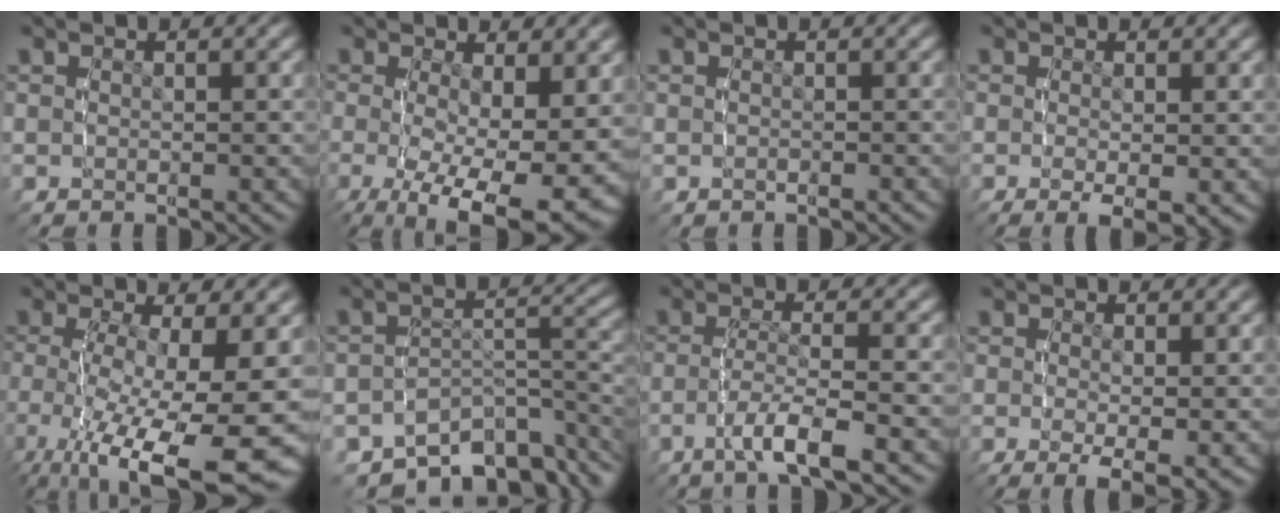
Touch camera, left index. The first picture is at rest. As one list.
[{"total": 10.3, "force": [-4.0, 4.7, 8.3], "torque": [-0.152, -0.065, -0.030]}, {"total": 0.0}, {"total": 3.3, "force": [-1.4, 0.9, 2.8], "torque": [-0.040, -0.022, -0.010]}, {"total": 10.7, "force": [-3.4, 4.4, 9.2], "torque": [-0.152, -0.037, -0.024]}, {"total": 11.8, "force": [-8.5, 5.8, 5.8], "torque": [-0.066, -0.023, -0.125]}, {"total": 3.9, "force": [-1.9, 0.3, 3.5], "torque": [-0.068, -0.011, -0.024]}, {"total": 4.6, "force": [-2.1, 1.3, 3.9], "torque": [-0.060, -0.031, -0.017]}]